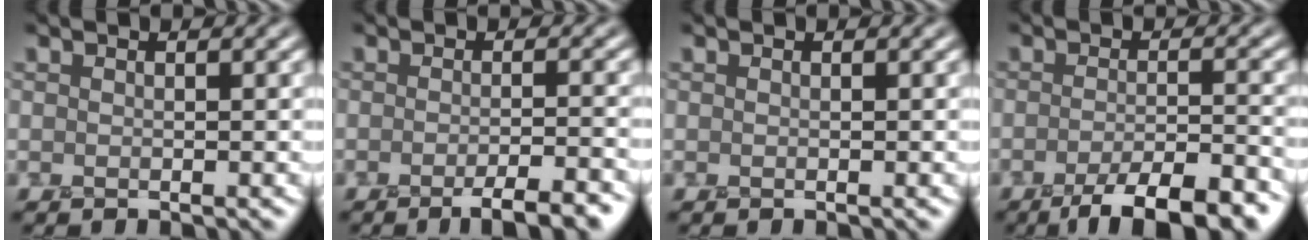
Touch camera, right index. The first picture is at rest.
{"total": 4.4, "force": [-2.6, 1.0, 3.4], "torque": [-0.041, -0.002, -0.040]}
{"total": 0.0}
{"total": 7.3, "force": [-4.6, 1.9, 5.4], "torque": [-0.078, -0.003, -0.074]}